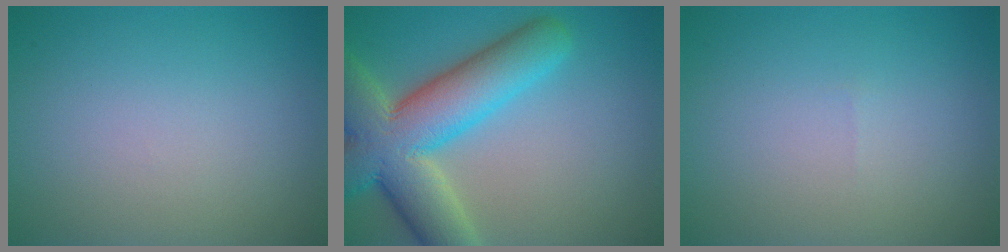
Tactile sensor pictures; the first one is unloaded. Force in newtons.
{"total": 10.9, "press": 10.9, "slide": 0.8}
{"total": 0.0}